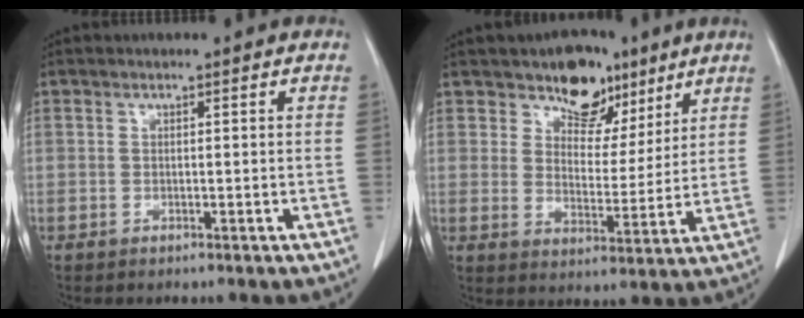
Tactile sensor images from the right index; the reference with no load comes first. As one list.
[{"total": 8.7, "force": [6.0, 5.2, 3.4], "torque": [-0.036, 0.002, 0.096]}]